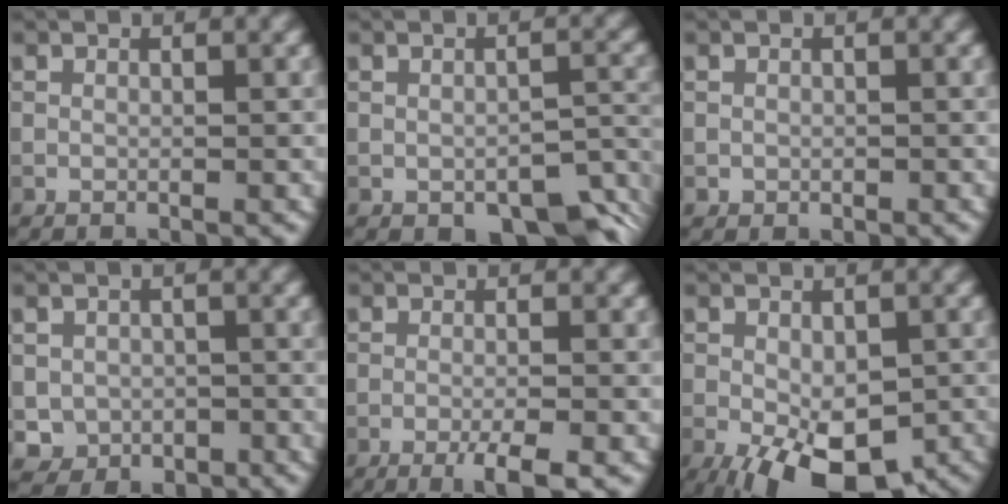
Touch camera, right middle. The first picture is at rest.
{"total": 5.9, "force": [-3.7, 2.7, 3.7], "torque": [-0.039, -0.019, -0.039]}
{"total": 0.5, "force": [-0.1, 0.5, 0.0], "torque": [0.004, -0.005, -0.002]}
{"total": 2.8, "force": [-0.6, 2.6, 0.7], "torque": [-0.006, -0.010, -0.008]}
{"total": 3.5, "force": [-2.0, 0.5, 2.8], "torque": [-0.046, 0.002, -0.039]}
{"total": 10.3, "force": [-4.5, 5.1, 7.7], "torque": [-0.137, -0.033, -0.054]}